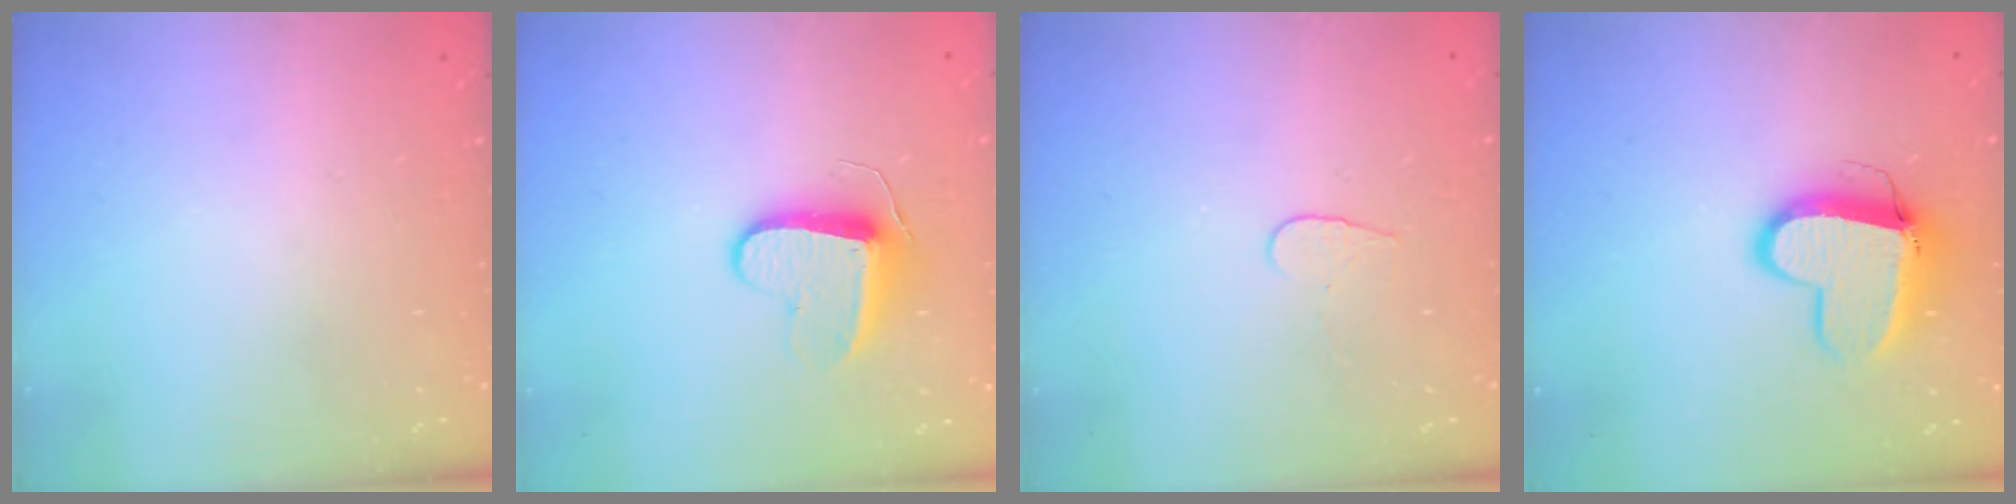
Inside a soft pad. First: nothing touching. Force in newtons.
{"total": 9.0, "press": 9.0, "slide": 0.3}
{"total": 4.0, "press": 4.0, "slide": 0.4}
{"total": 11.6, "press": 11.6, "slide": 1.2}